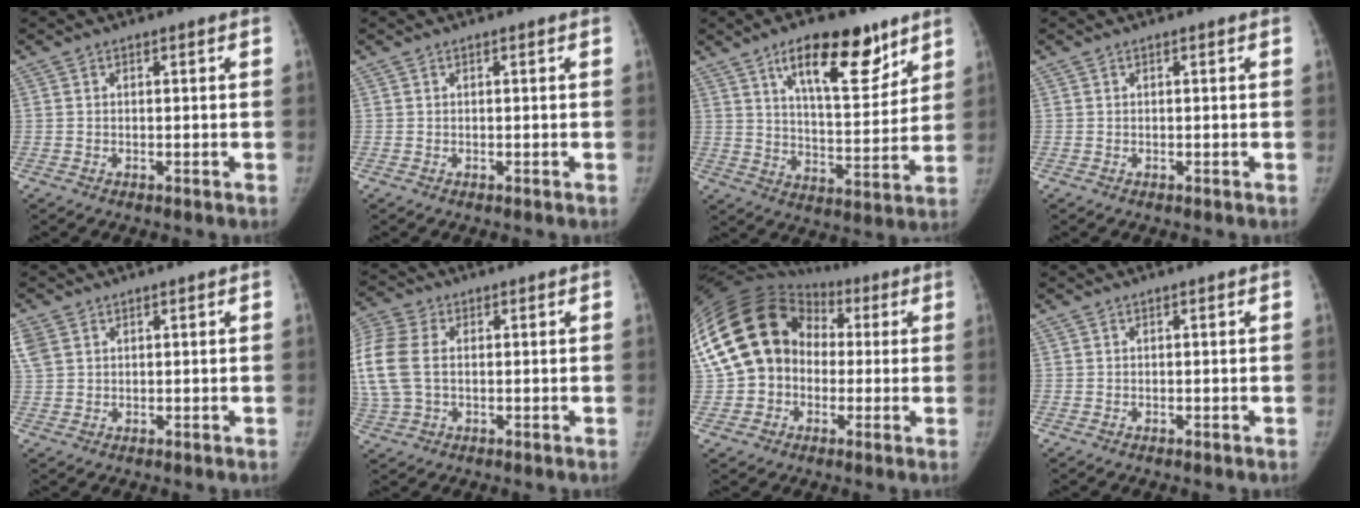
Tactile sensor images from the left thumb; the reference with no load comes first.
{"total": 0.0}
{"total": 16.5, "force": [9.8, 6.5, 11.5], "torque": [-0.135, -0.053, 0.158]}
{"total": 0.0}
{"total": 4.9, "force": [2.2, 3.4, 2.8], "torque": [-0.078, 0.011, 0.052]}
{"total": 14.2, "force": [1.1, 9.4, 10.5], "torque": [-0.282, 0.014, 0.023]}
{"total": 24.9, "force": [2.4, 20.3, 14.2], "torque": [-0.315, 0.068, 0.049]}
{"total": 0.0}